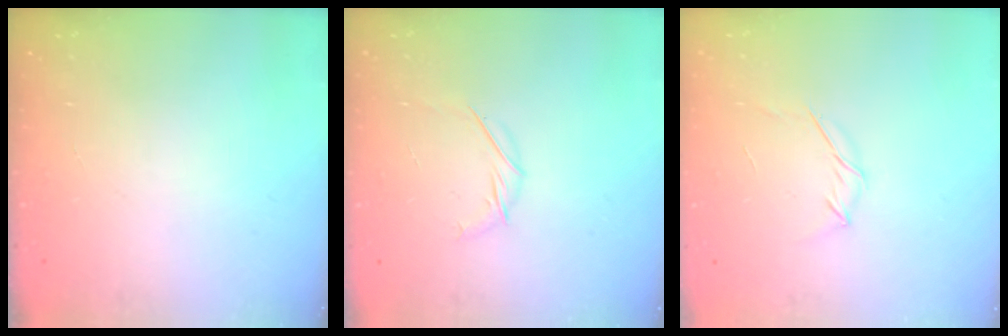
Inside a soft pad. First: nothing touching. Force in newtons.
{"total": 4.8, "press": 4.7, "slide": 1.1}
{"total": 4.0, "press": 3.9, "slide": 0.9}